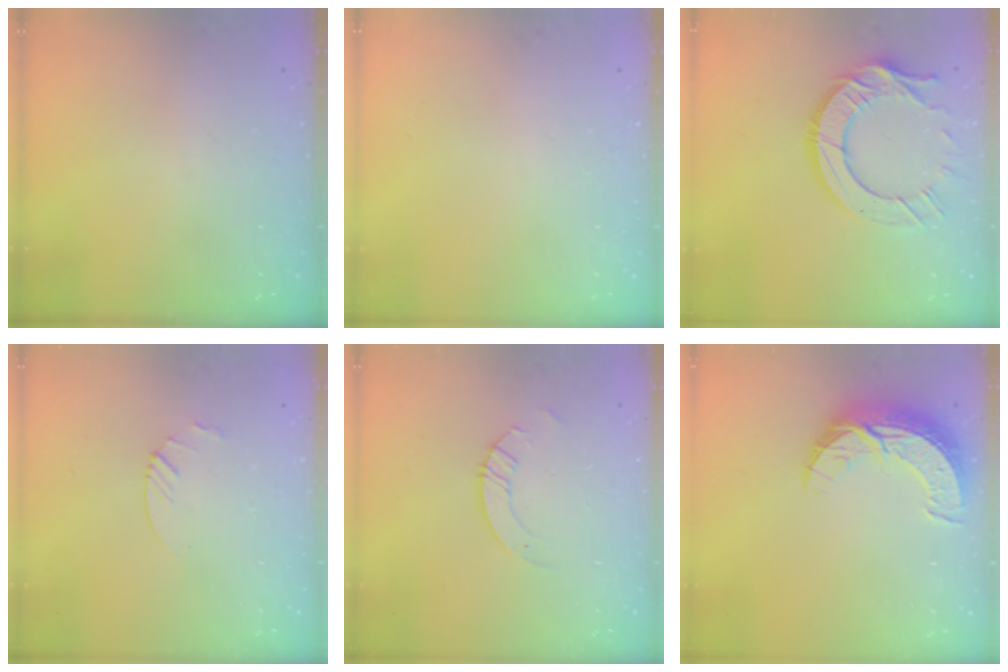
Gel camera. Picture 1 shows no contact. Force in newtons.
{"total": 0.0}
{"total": 14.7, "press": 14.6, "slide": 1.2}
{"total": 3.0, "press": 3.0, "slide": 0.3}
{"total": 2.6, "press": 2.6, "slide": 0.2}
{"total": 9.7, "press": 9.7, "slide": 0.7}